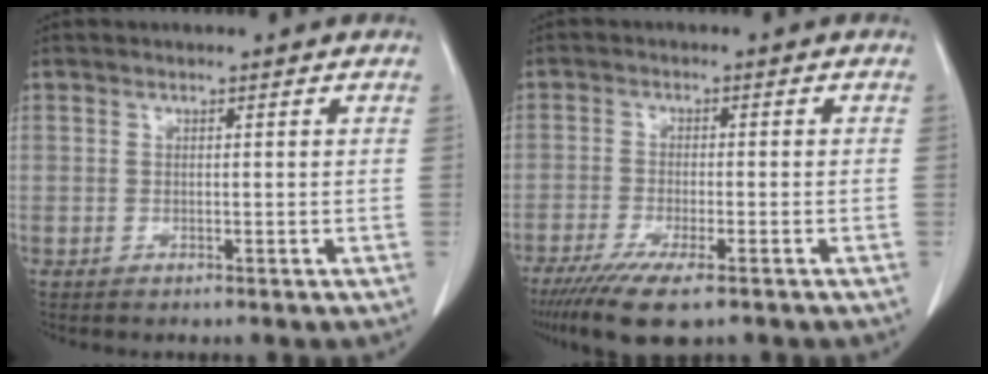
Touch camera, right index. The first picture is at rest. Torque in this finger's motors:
{"motor_torque": [0.97, -0.87, 0.39, 0.14]}